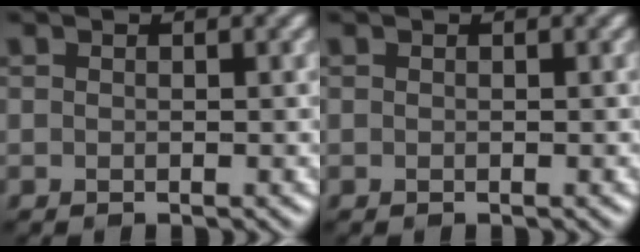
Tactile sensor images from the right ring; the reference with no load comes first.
{"total": 0.0}